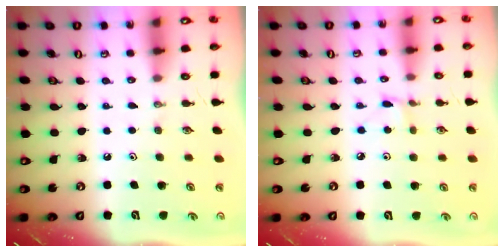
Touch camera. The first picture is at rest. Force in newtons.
{"total": 2.5, "press": 2.4, "slide": 0.3}